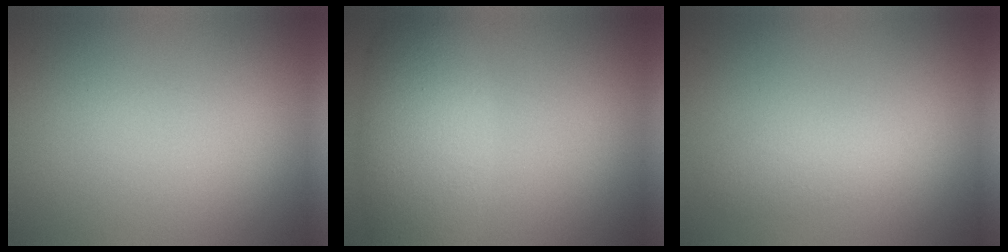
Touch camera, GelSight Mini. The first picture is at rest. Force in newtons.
{"total": 4.4, "press": 4.4, "slide": 0.3}
{"total": 2.0, "press": 2.0, "slide": 0.1}